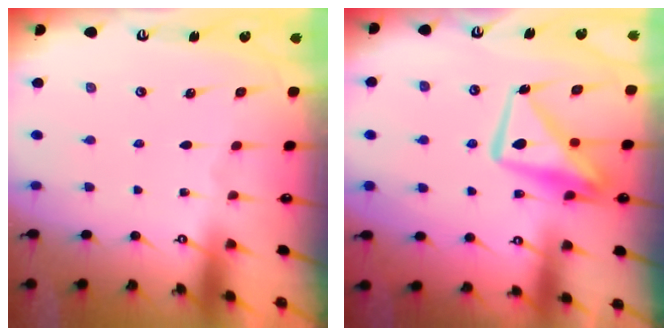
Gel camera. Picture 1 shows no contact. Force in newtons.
{"total": 12.7, "press": 12.6, "slide": 1.5}